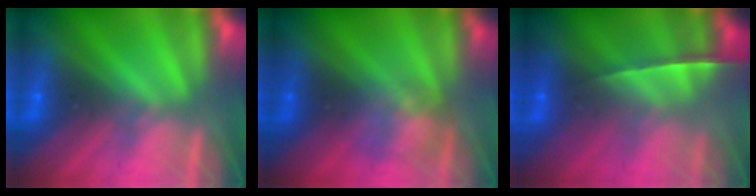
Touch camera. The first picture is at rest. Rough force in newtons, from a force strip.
{"total": 2.3}
{"total": 1.6}